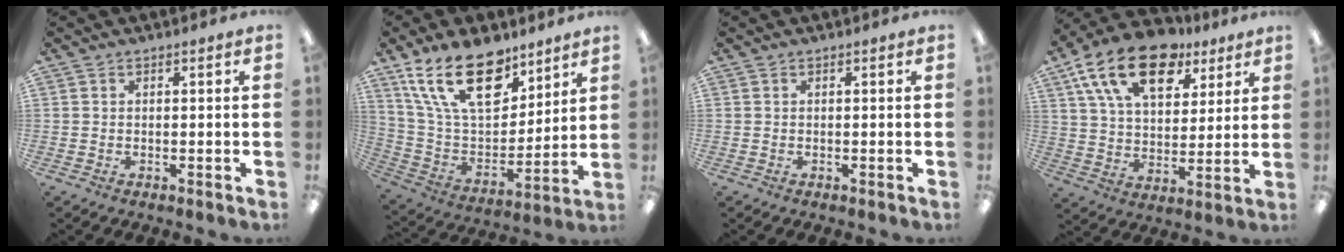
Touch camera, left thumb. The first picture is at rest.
{"total": 21.7, "force": [13.4, 11.0, 13.0], "torque": [-0.248, -0.062, 0.238]}
{"total": 0.0}
{"total": 19.6, "force": [11.7, 10.7, 11.5], "torque": [-0.202, -0.046, 0.210]}